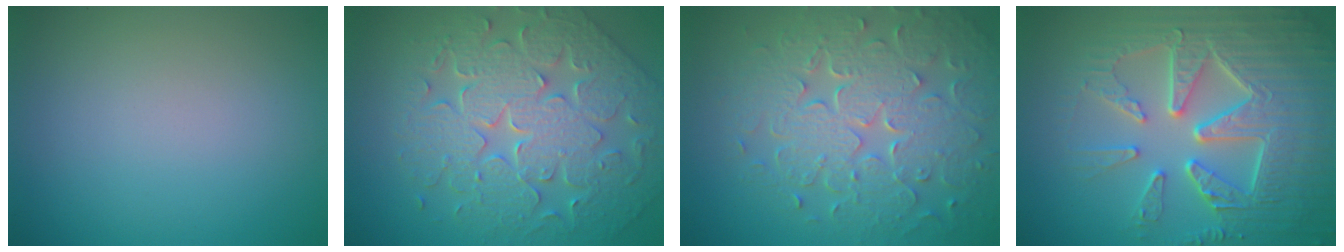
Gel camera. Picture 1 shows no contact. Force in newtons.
{"total": 7.2, "press": 6.2, "slide": 3.5}
{"total": 8.1, "press": 5.7, "slide": 5.7}
{"total": 8.9, "press": 6.3, "slide": 6.3}